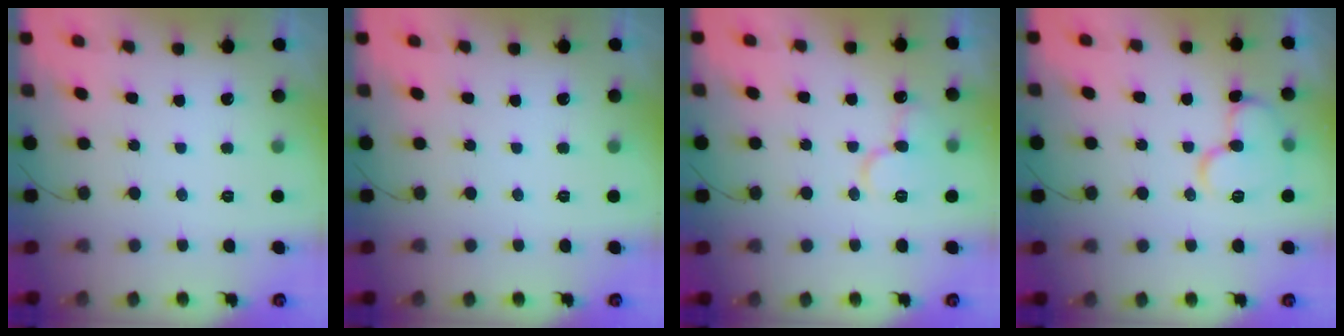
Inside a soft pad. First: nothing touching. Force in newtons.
{"total": 0.0}
{"total": 11.0, "press": 10.9, "slide": 1.5}
{"total": 11.7, "press": 11.7, "slide": 1.0}